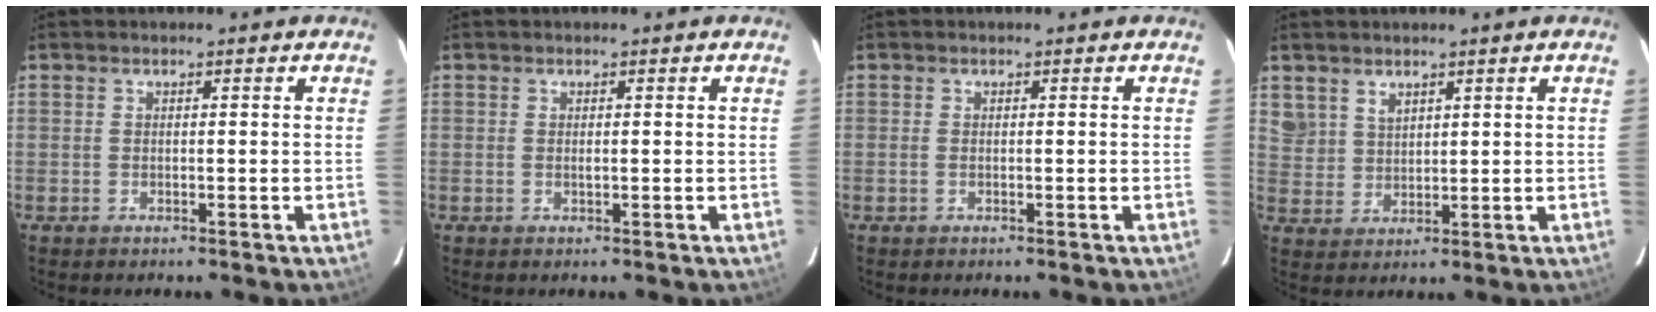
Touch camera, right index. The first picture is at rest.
{"total": 0.7, "force": [-0.1, 0.4, 0.6], "torque": [-0.013, -0.001, -0.002]}
{"total": 0.9, "force": [-0.4, 0.5, 0.6], "torque": [-0.015, 0.000, -0.008]}
{"total": 4.8, "force": [3.2, 3.4, 0.9], "torque": [-0.006, 0.011, 0.072]}